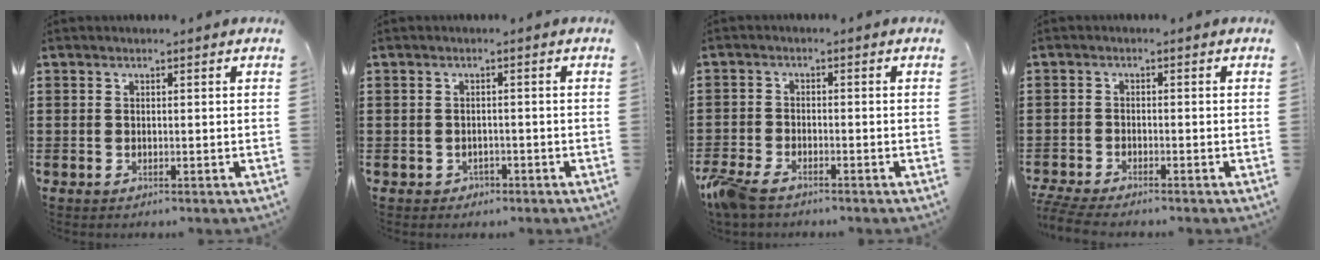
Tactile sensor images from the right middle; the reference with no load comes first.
{"total": 0.9, "force": [-0.7, 0.6, 0.1], "torque": [-0.005, 0.001, -0.016]}
{"total": 4.0, "force": [-3.3, 1.2, 1.9], "torque": [-0.068, -0.011, -0.073]}
{"total": 2.9, "force": [-2.8, 0.1, 0.8], "torque": [-0.029, -0.006, -0.060]}